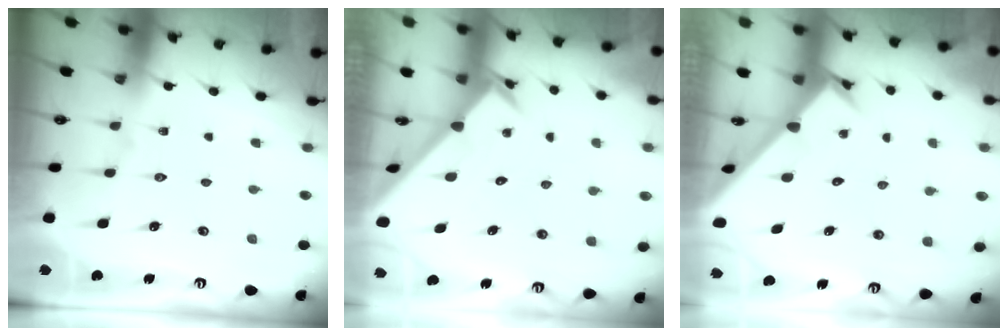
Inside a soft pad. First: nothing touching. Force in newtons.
{"total": 2.7, "press": 2.7, "slide": 0.2}
{"total": 2.6, "press": 2.6, "slide": 0.3}